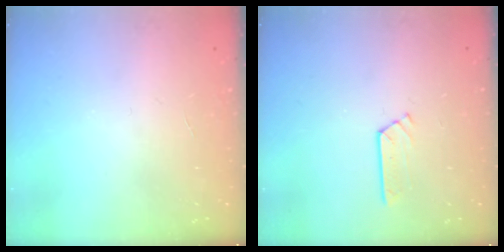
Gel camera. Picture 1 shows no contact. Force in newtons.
{"total": 2.4, "press": 2.4, "slide": 0.1}